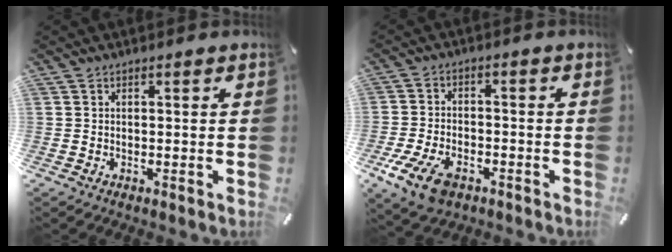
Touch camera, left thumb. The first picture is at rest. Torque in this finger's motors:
{"motor_torque": [0.01, 1.07, 0.75, 0.55, 0.15]}